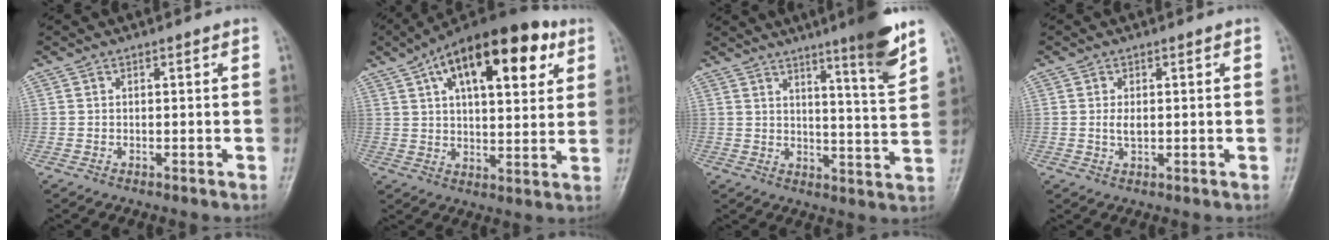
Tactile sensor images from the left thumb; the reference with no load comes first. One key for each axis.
{"total": 20.9, "fx": 9.6, "fy": 9.5, "fz": 16.0, "tx": -0.227, "ty": -0.004, "tz": 0.149}
{"total": 10.9, "fx": 7.1, "fy": 0.4, "fz": 8.2, "tx": -0.108, "ty": -0.050, "tz": 0.104}
{"total": 2.3, "fx": 0.2, "fy": 1.3, "fz": 1.9, "tx": -0.038, "ty": -0.003, "tz": 0.002}